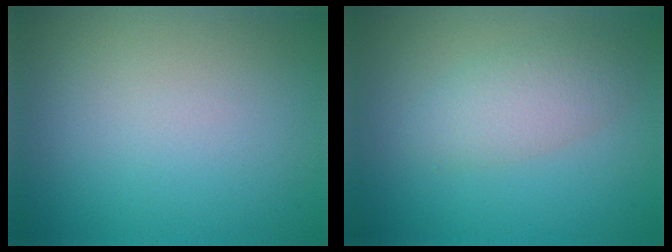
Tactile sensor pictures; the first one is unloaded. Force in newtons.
{"total": 3.0, "press": 3.0, "slide": 0.1}